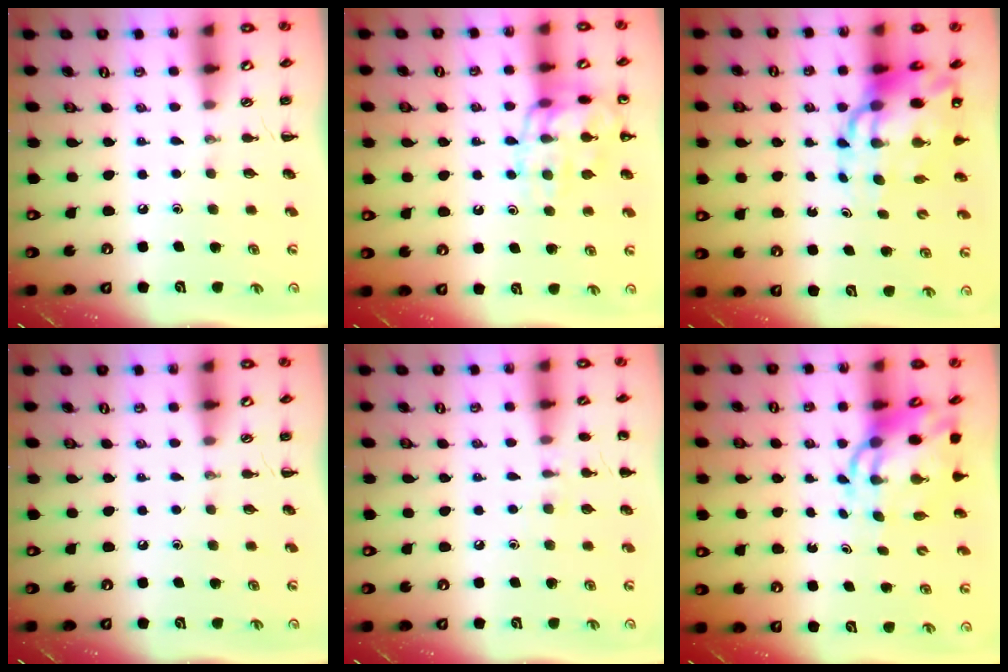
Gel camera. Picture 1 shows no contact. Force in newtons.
{"total": 14.4, "press": 14.3, "slide": 1.3}
{"total": 13.6, "press": 13.0, "slide": 3.8}
{"total": 0.0}
{"total": 6.4, "press": 6.1, "slide": 1.8}
{"total": 8.1, "press": 7.7, "slide": 2.3}